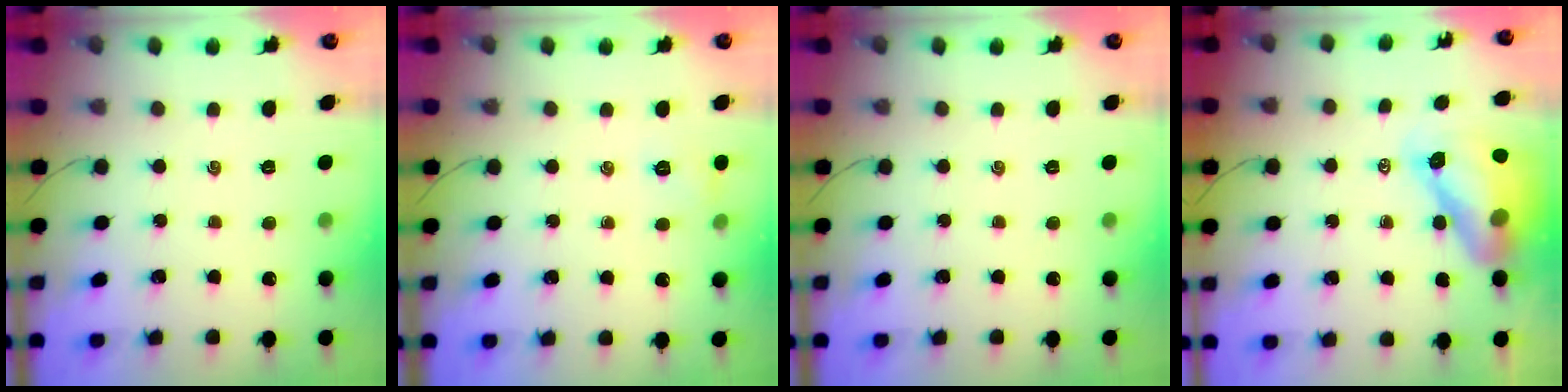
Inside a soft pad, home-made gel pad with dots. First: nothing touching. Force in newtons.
{"total": 5.3, "press": 5.1, "slide": 1.4}
{"total": 0.0}
{"total": 13.0, "press": 12.3, "slide": 4.3}